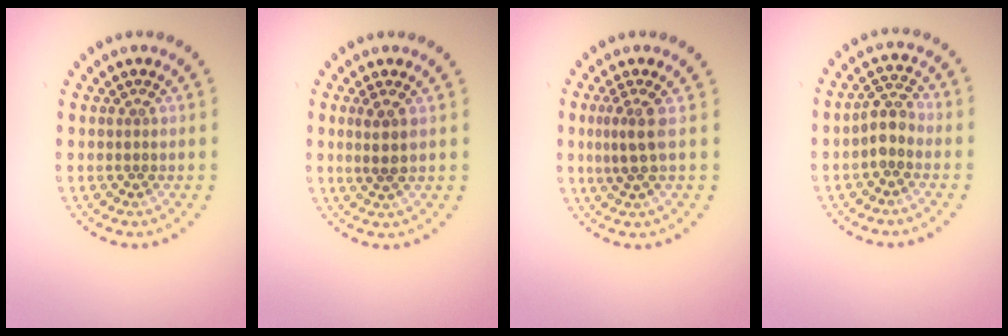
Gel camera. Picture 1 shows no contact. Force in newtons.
{"total": 1.9, "press": 1.4, "slide": 1.2}
{"total": 2.3, "press": 1.5, "slide": 1.7}
{"total": 2.4, "press": 2.0, "slide": 1.3}